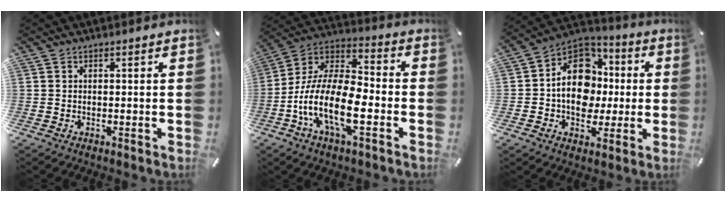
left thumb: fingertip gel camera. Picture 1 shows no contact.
{"total": 15.7, "force": [-6.9, 6.7, 12.4], "torque": [-0.270, 0.007, -0.127]}
{"total": 15.5, "force": [-1.0, 12.6, 9.0], "torque": [-0.172, 0.010, -0.019]}